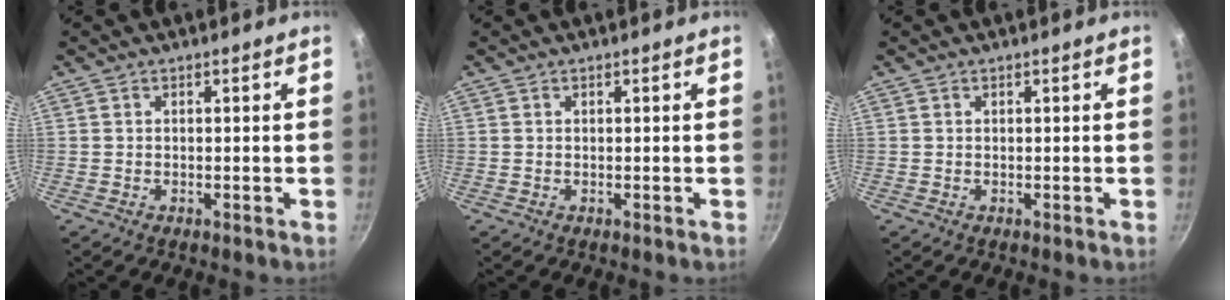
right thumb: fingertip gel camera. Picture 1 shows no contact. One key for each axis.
{"total": 0.0}
{"total": 0.0}